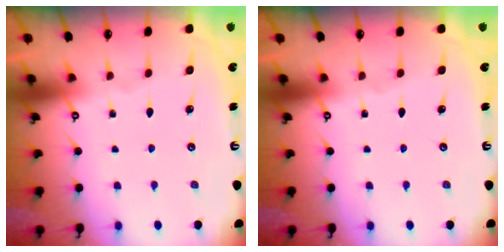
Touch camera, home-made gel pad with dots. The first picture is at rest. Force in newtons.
{"total": 0.0}